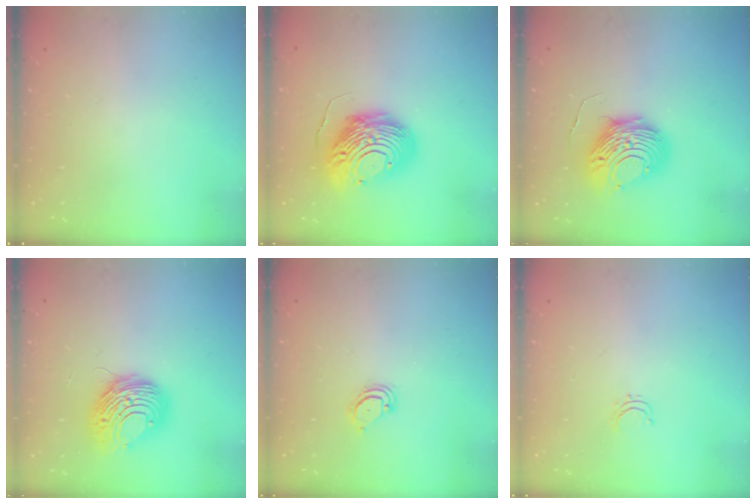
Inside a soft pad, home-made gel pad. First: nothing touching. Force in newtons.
{"total": 15.5, "press": 15.4, "slide": 1.7}
{"total": 10.8, "press": 10.8, "slide": 0.9}
{"total": 10.5, "press": 10.5, "slide": 1.3}
{"total": 3.4, "press": 3.4, "slide": 0.2}
{"total": 3.7, "press": 3.7, "slide": 0.3}